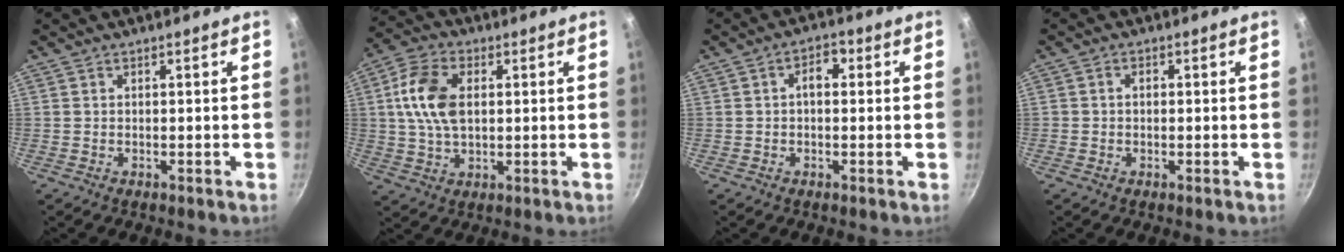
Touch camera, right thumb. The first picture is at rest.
{"total": 11.4, "force": [1.8, 7.1, 8.6], "torque": [-0.156, 0.011, 0.028]}
{"total": 3.9, "force": [0.6, 2.5, 3.0], "torque": [-0.029, 0.011, 0.001]}
{"total": 1.5, "force": [0.0, 1.3, 0.9], "torque": [-0.012, 0.004, -0.003]}